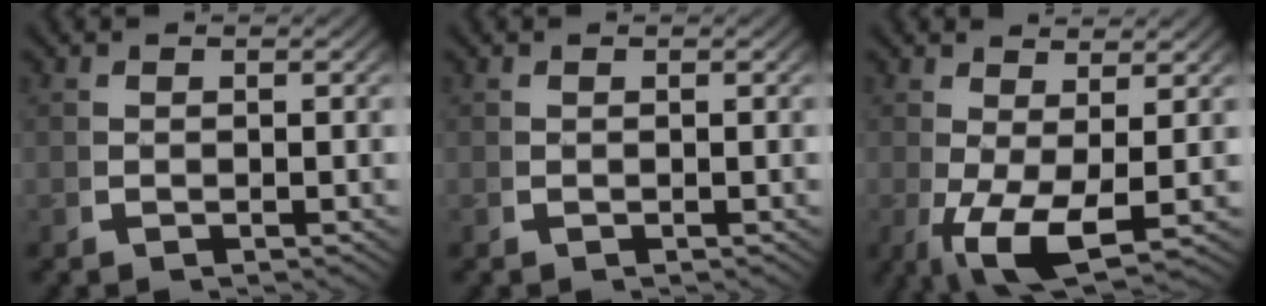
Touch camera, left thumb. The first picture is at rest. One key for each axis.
{"total": 0.0}
{"total": 6.0, "fx": -1.4, "fy": 2.4, "fz": 5.3, "tx": -0.106, "ty": -0.027, "tz": -0.003}